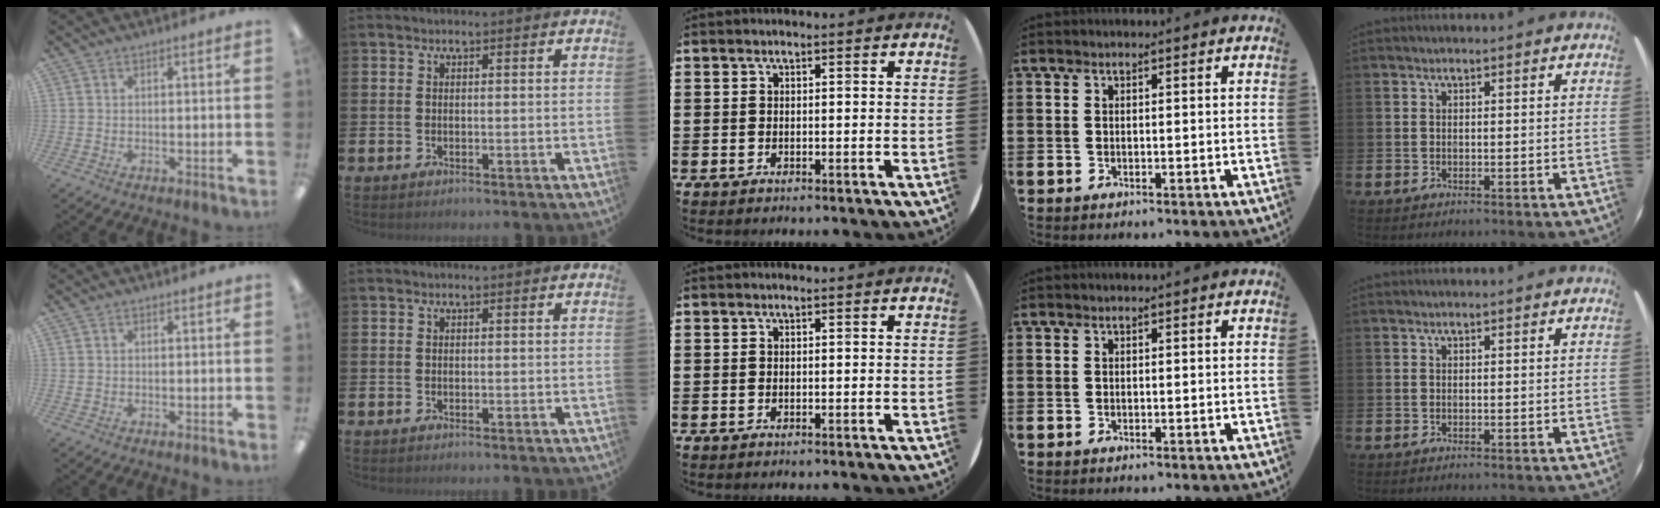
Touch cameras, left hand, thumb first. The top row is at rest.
{"thumb": {"total": 0.7, "force": [0.2, 0.6, 0.3], "torque": [-0.005, 0.004, 0.002]}}